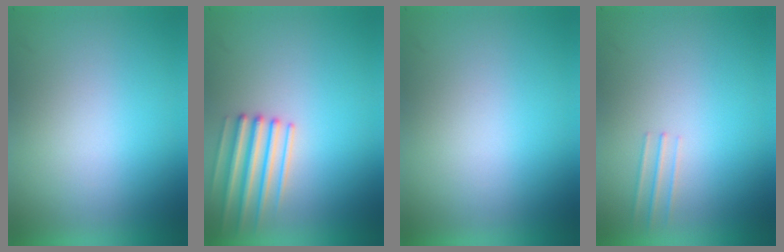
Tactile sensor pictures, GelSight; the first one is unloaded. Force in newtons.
{"total": 3.1}
{"total": 1.5}
{"total": 1.0}